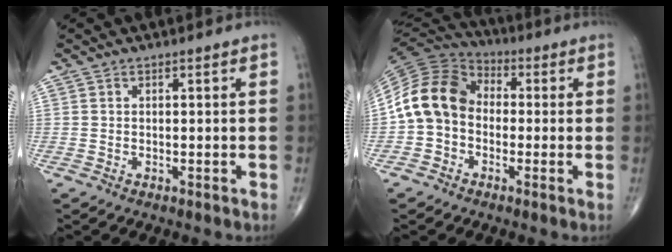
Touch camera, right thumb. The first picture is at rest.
{"total": 12.5, "force": [-1.1, 9.8, 7.6], "torque": [-0.139, 0.035, -0.036]}